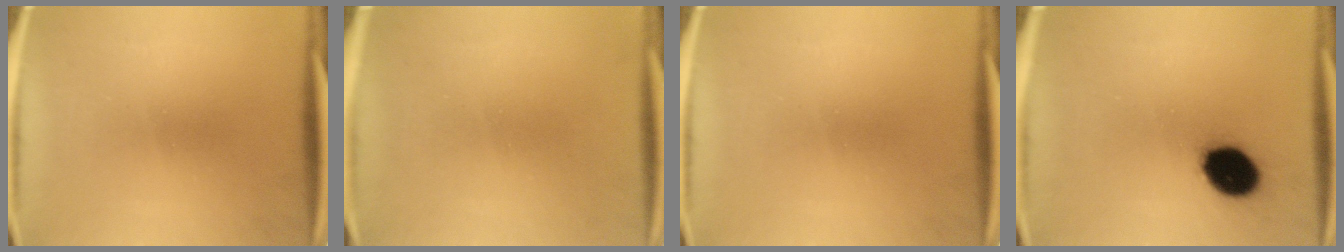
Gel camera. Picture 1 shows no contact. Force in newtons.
{"total": 1.1}
{"total": 0.0}
{"total": 12.4}